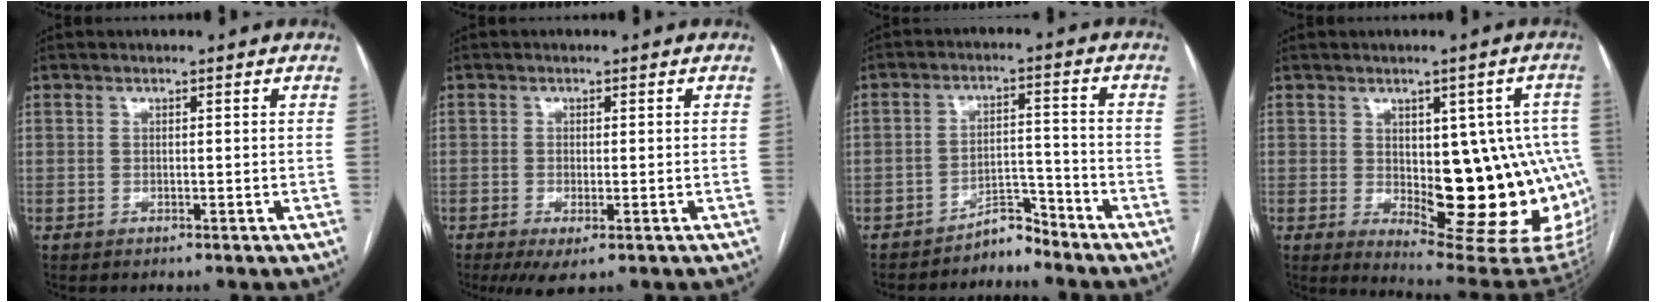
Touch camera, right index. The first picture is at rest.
{"total": 3.6, "force": [-1.8, 1.1, 3.0], "torque": [-0.048, -0.010, -0.023]}
{"total": 4.0, "force": [-3.9, 0.9, 0.2], "torque": [0.009, 0.009, -0.065]}
{"total": 19.3, "force": [-2.0, 7.5, 17.6], "torque": [-0.142, 0.017, 0.001]}